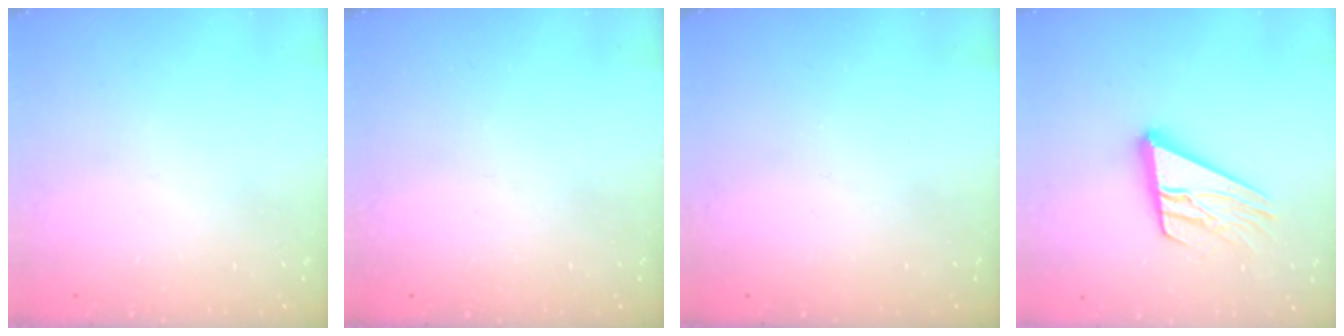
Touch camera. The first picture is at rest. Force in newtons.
{"total": 0.0}
{"total": 0.0}
{"total": 15.4, "press": 15.3, "slide": 1.4}